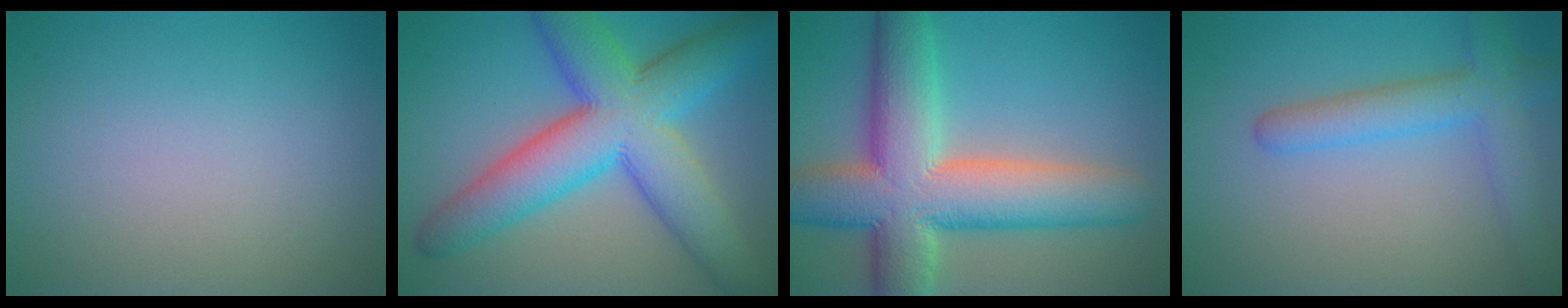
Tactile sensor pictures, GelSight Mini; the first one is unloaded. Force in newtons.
{"total": 11.3, "press": 11.3, "slide": 0.3}
{"total": 12.1, "press": 12.0, "slide": 0.8}
{"total": 4.2, "press": 4.2, "slide": 0.2}